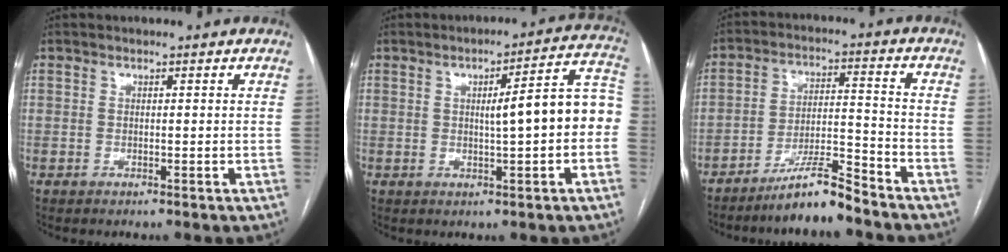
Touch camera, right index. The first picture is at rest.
{"total": 10.0, "force": [-0.3, 1.4, 9.9], "torque": [-0.123, 0.035, -0.005]}
{"total": 8.2, "force": [-7.1, 0.5, 4.2], "torque": [-0.070, 0.003, -0.128]}